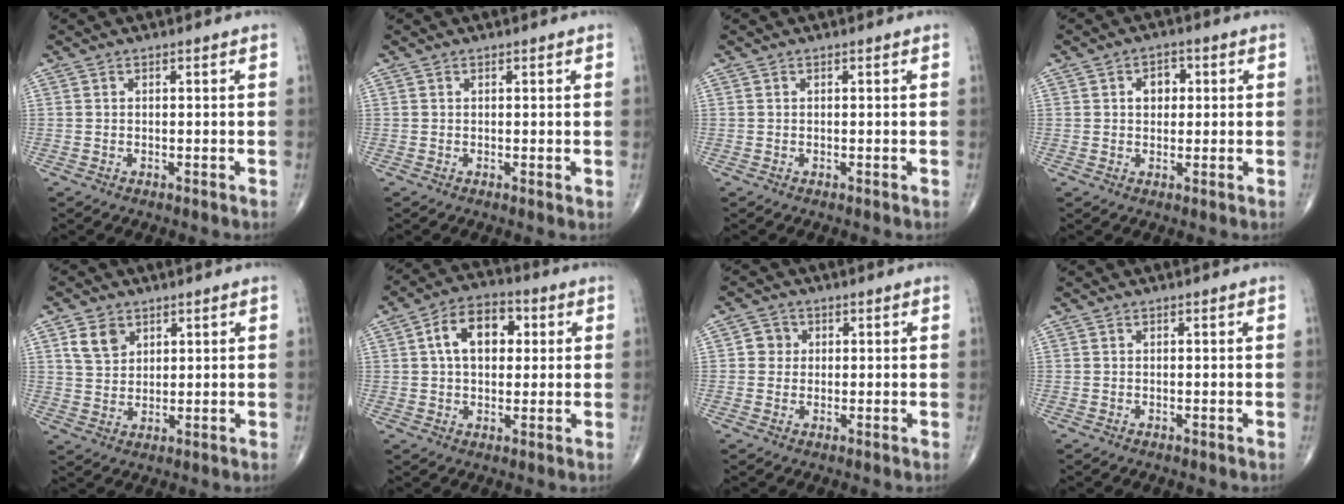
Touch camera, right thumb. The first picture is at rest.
{"total": 0.6, "force": [0.2, 0.2, 0.5], "torque": [-0.010, -0.003, 0.002]}
{"total": 0.0}
{"total": 4.0, "force": [0.8, 3.1, 2.5], "torque": [-0.017, 0.007, 0.008]}
{"total": 5.6, "force": [2.7, 4.1, 2.6], "torque": [-0.033, -0.012, 0.055]}
{"total": 10.7, "force": [2.3, 6.9, 7.9], "torque": [-0.109, 0.018, 0.030]}
{"total": 3.0, "force": [0.4, 2.9, 0.8], "torque": [0.008, 0.004, 0.001]}
{"total": 0.0}